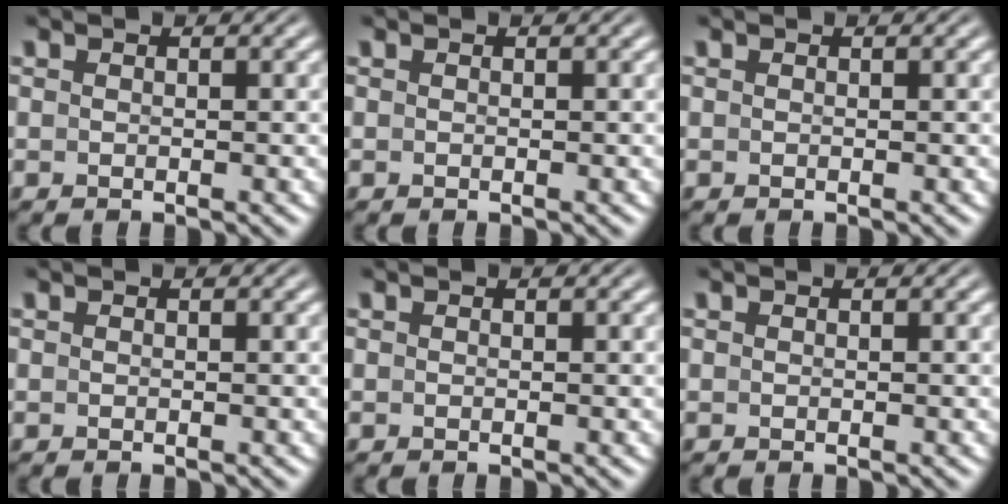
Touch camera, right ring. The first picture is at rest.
{"total": 0.0}
{"total": 0.0}
{"total": 0.0}
{"total": 0.0}
{"total": 1.2, "force": [-0.3, -1.1, -0.4], "torque": [0.013, -0.012, 0.005]}